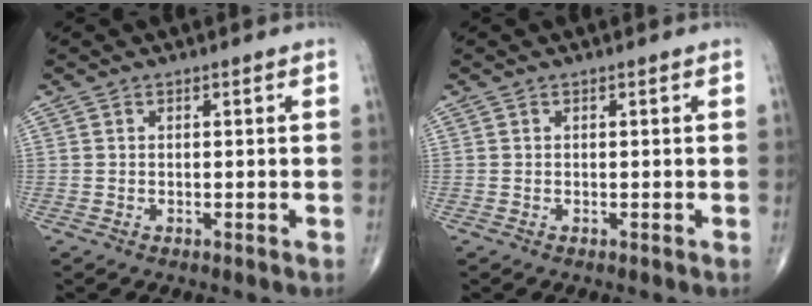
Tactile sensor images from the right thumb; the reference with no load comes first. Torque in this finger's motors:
{"motor_torque": [0.00, 0.00, 0.00, 0.00, 0.00]}